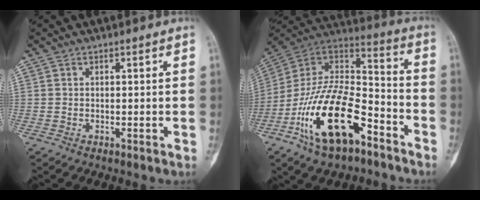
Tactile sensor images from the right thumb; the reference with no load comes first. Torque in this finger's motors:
{"motor_torque": [1.34, 1.57, 1.42, -1.35, 0.57]}